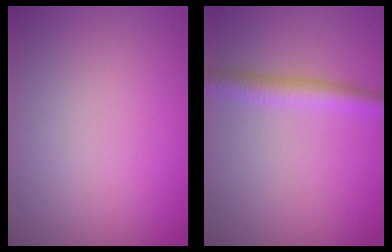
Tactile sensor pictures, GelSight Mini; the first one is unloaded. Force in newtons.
{"total": 2.5, "press": 2.5, "slide": 0.1}